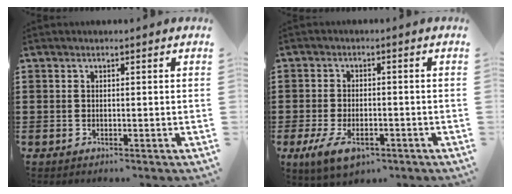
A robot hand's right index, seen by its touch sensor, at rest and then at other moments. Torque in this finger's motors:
{"motor_torque": [1.63, 0.51, 0.36, 0.06]}